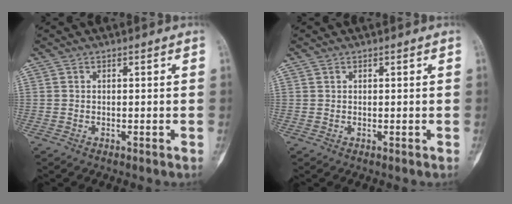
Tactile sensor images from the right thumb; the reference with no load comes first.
{"total": 0.0}